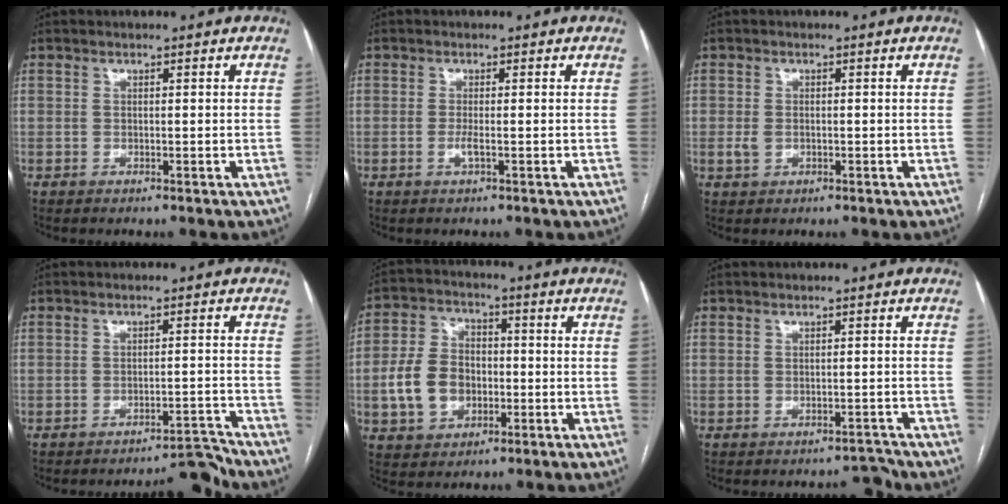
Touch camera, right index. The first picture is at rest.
{"total": 1.4, "force": [-0.4, 0.0, 1.3], "torque": [-0.028, -0.003, -0.009]}
{"total": 2.1, "force": [-0.4, 1.5, 1.4], "torque": [-0.031, 0.001, -0.002]}
{"total": 4.0, "force": [-3.9, -0.4, 0.2], "torque": [0.010, 0.009, -0.055]}
{"total": 9.9, "force": [-1.9, 7.4, 6.3], "torque": [-0.145, 0.024, -0.029]}
{"total": 1.2, "force": [-1.1, 0.2, -0.2], "torque": [0.011, -0.005, -0.008]}